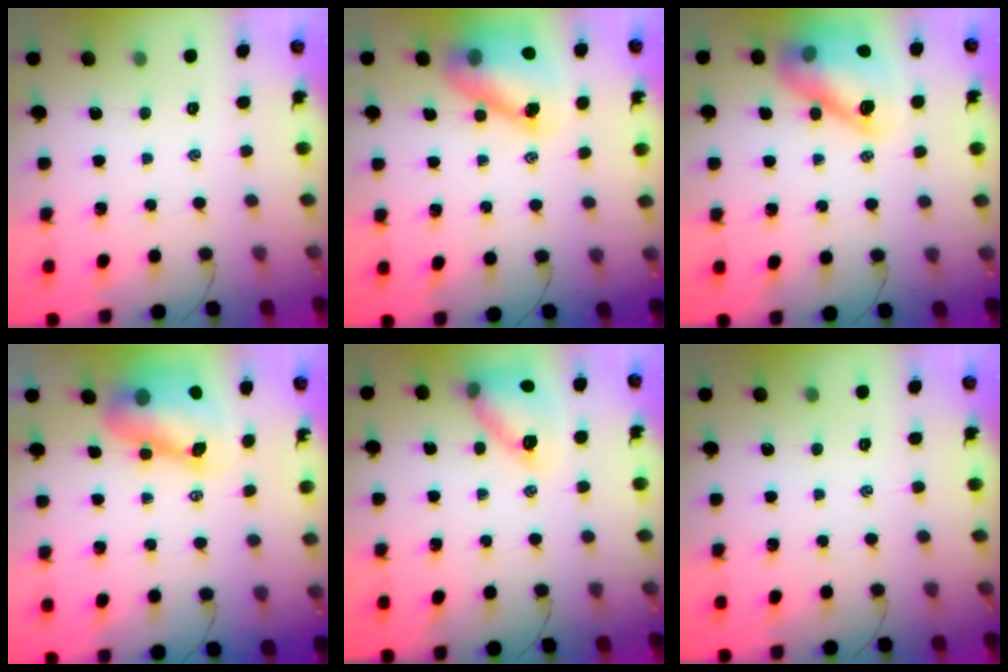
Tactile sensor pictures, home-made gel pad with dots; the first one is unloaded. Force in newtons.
{"total": 12.7, "press": 12.2, "slide": 3.6}
{"total": 15.4, "press": 14.9, "slide": 4.0}
{"total": 10.6, "press": 10.2, "slide": 3.0}
{"total": 14.2, "press": 14.1, "slide": 1.6}
{"total": 0.0}